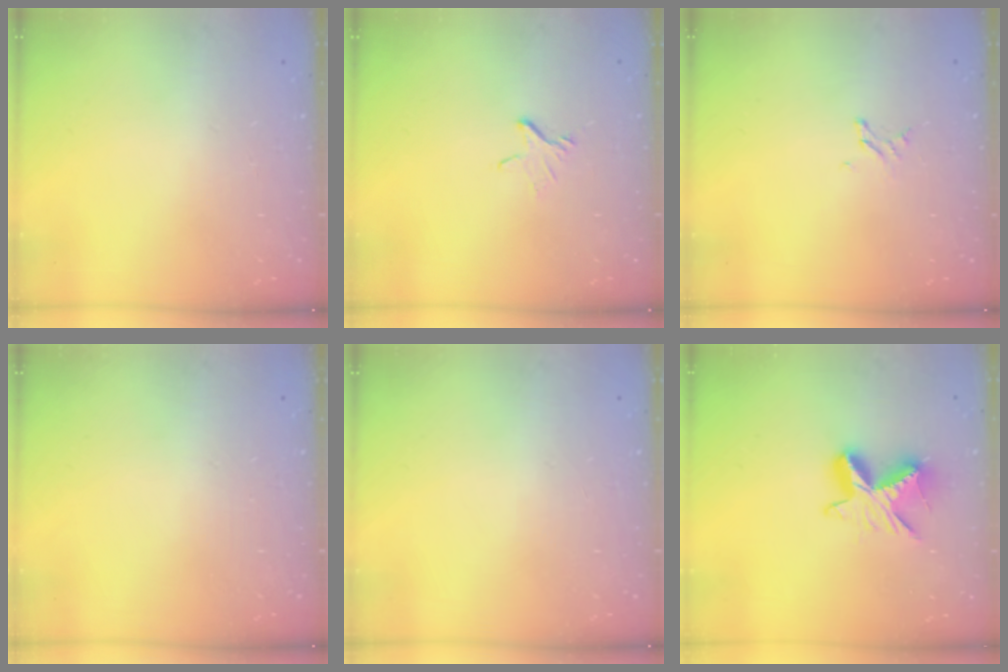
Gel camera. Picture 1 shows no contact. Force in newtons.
{"total": 3.4, "press": 3.4, "slide": 0.2}
{"total": 1.2, "press": 1.2, "slide": 0.1}
{"total": 0.0}
{"total": 0.0}
{"total": 8.7, "press": 8.7, "slide": 0.2}